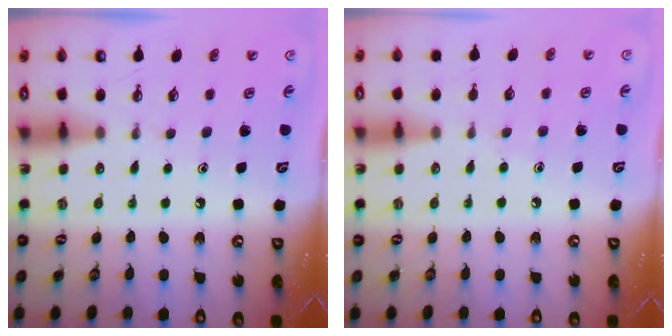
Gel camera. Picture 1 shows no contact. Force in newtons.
{"total": 4.6, "press": 4.6, "slide": 0.5}